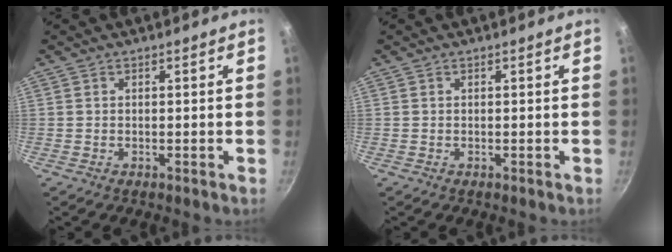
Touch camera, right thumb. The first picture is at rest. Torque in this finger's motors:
{"motor_torque": [0.00, 0.00, 0.00, 0.00, 0.00]}